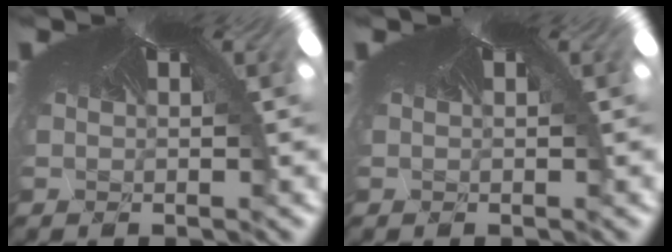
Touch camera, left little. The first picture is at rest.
{"total": 0.0}